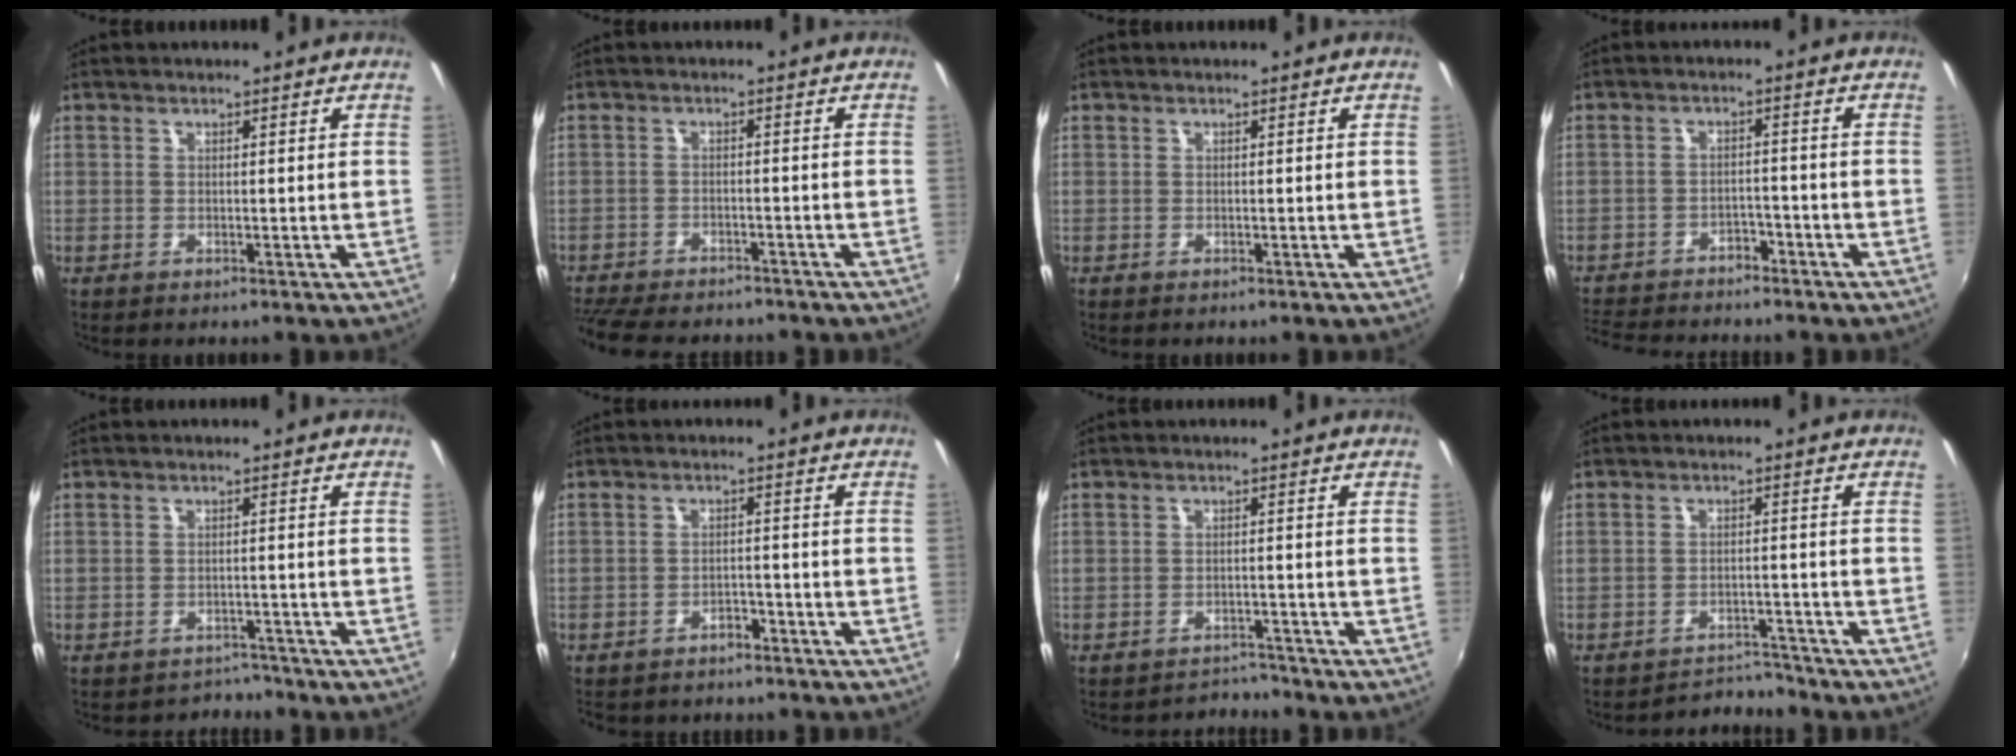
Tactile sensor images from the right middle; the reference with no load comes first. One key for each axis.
{"total": 12.2, "fx": -10.8, "fy": 3.4, "fz": 4.8, "tx": -0.121, "ty": -0.023, "tz": -0.168}
{"total": 0.0}
{"total": 9.3, "fx": -8.3, "fy": 3.3, "fz": 2.6, "tx": -0.077, "ty": -0.003, "tz": -0.133}
{"total": 3.1, "fx": -2.8, "fy": 1.0, "fz": -0.9, "tx": 0.015, "ty": 0.007, "tz": -0.042}
{"total": 4.3, "fx": -3.5, "fy": 2.3, "fz": 1.2, "tx": -0.032, "ty": 0.000, "tz": -0.048}
{"total": 3.1, "fx": -3.0, "fy": 0.5, "fz": -0.8, "tx": 0.013, "ty": 0.006, "tz": -0.048}
{"total": 4.7, "fx": -4.6, "fy": 0.5, "fz": -0.9, "tx": 0.006, "ty": 0.009, "tz": -0.072}